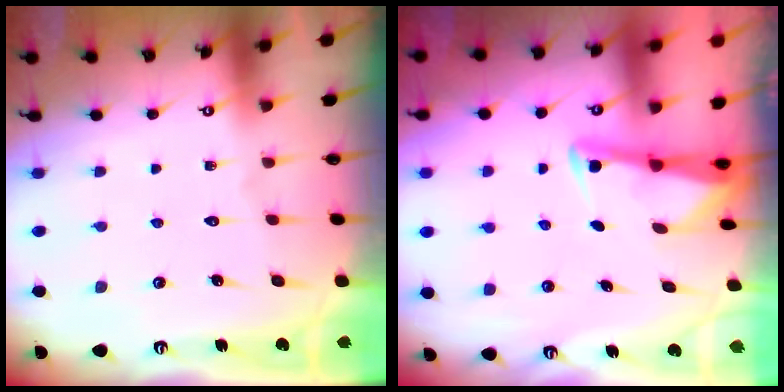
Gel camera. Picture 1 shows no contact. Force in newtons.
{"total": 3.4, "press": 3.4, "slide": 0.3}